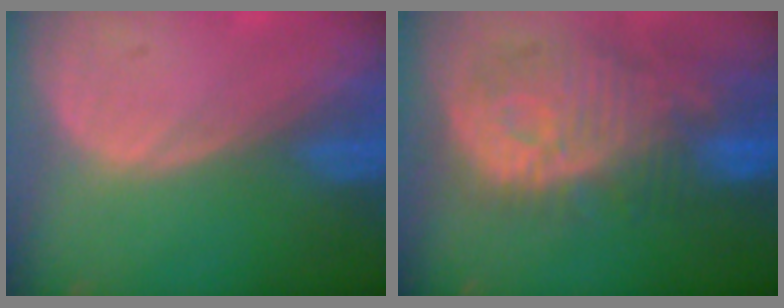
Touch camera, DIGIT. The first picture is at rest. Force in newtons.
{"total": 12.0, "press": 10.9, "slide": 5.0}